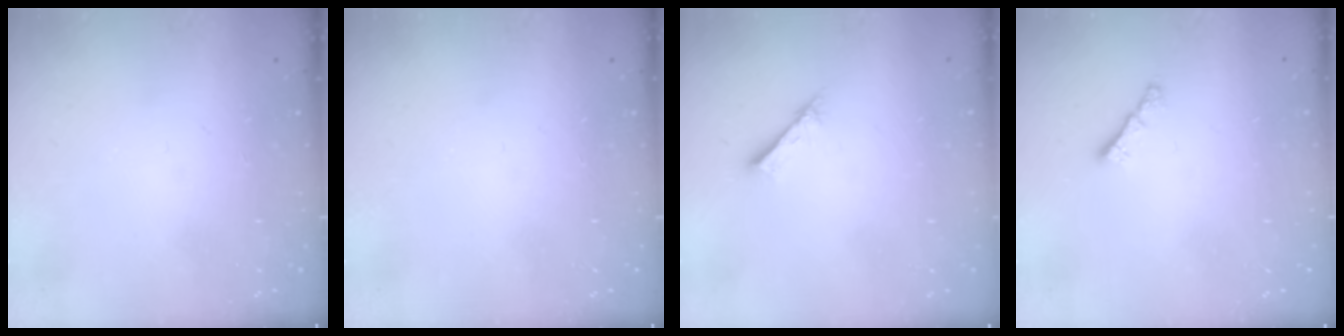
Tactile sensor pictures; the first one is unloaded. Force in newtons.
{"total": 0.0}
{"total": 1.7, "press": 1.7, "slide": 0.2}
{"total": 0.8, "press": 0.7, "slide": 0.4}